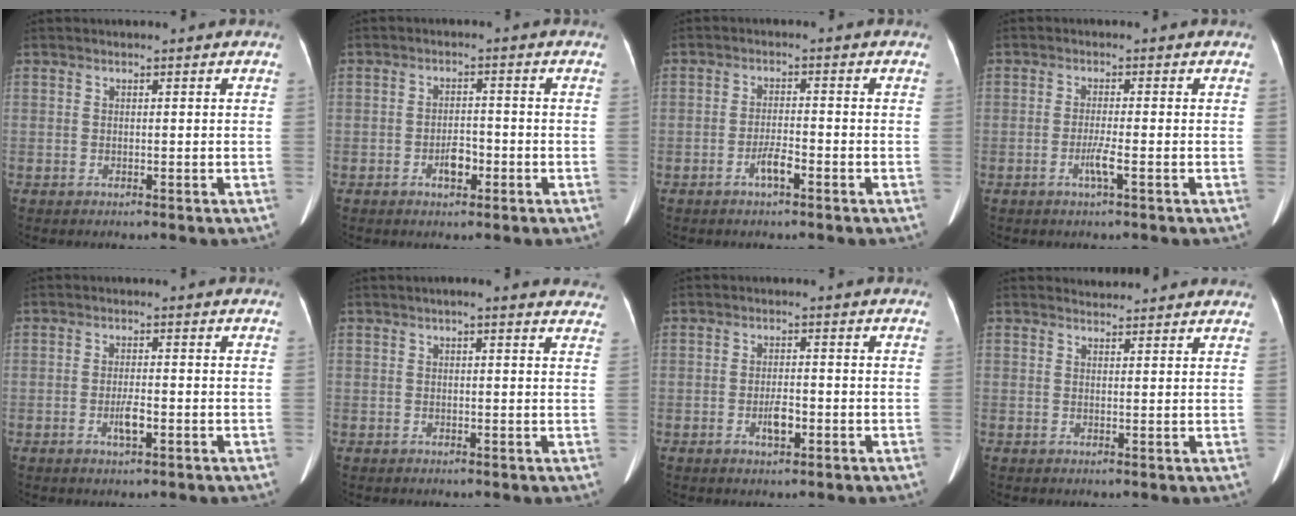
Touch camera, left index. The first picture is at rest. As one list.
[{"total": 3.0, "force": [-1.5, 1.4, 2.2], "torque": [-0.041, 0.003, -0.024]}, {"total": 2.9, "force": [-1.7, 0.4, 2.2], "torque": [-0.045, -0.001, -0.032]}, {"total": 2.4, "force": [-1.1, -0.3, 2.2], "torque": [-0.048, -0.005, -0.022]}, {"total": 2.6, "force": [-1.1, 0.5, 2.4], "torque": [-0.049, -0.002, -0.017]}, {"total": 7.7, "force": [6.5, 1.8, 3.7], "torque": [-0.032, 0.007, 0.056]}, {"total": 2.8, "force": [-1.2, 0.9, 2.4], "torque": [-0.047, 0.000, -0.017]}, {"total": 5.0, "force": [4.9, 1.1, 0.5], "torque": [-0.006, 0.016, 0.048]}]